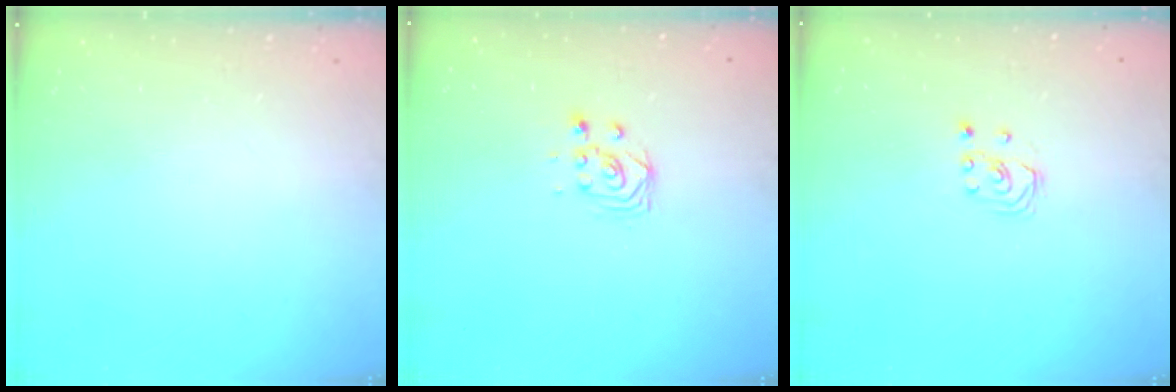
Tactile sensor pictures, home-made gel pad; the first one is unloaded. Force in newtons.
{"total": 2.8, "press": 2.8, "slide": 0.3}
{"total": 1.8, "press": 1.8, "slide": 0.2}